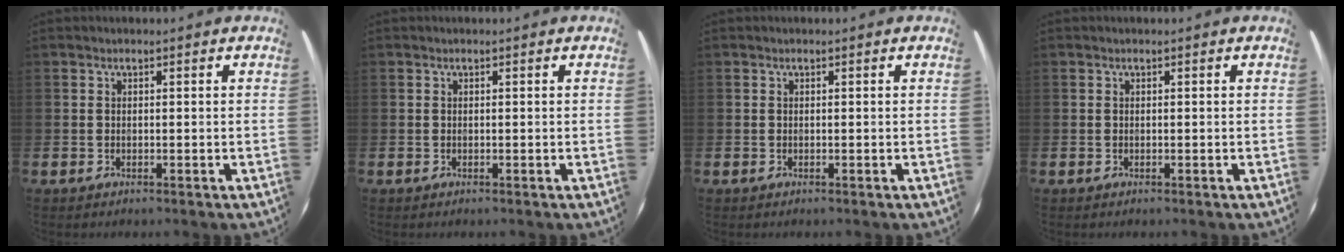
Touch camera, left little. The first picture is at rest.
{"total": 0.0}
{"total": 0.0}
{"total": 0.0}